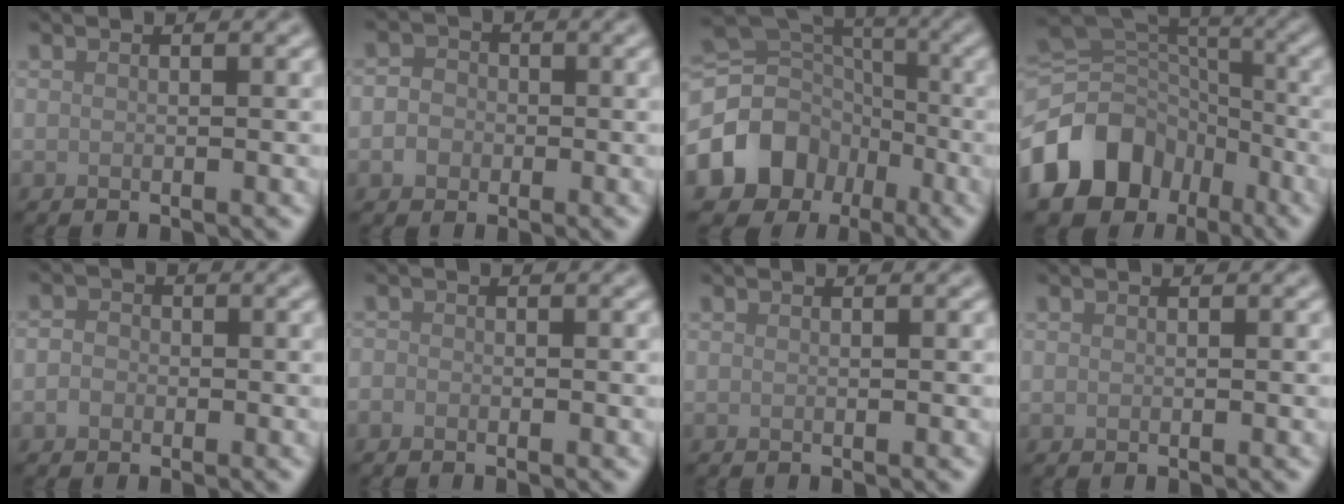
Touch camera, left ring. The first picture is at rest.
{"total": 2.2, "force": [-0.6, 2.0, 0.8], "torque": [0.001, 0.001, -0.018]}
{"total": 10.5, "force": [-4.5, 8.5, 4.1], "torque": [-0.091, 0.000, -0.086]}
{"total": 12.4, "force": [-5.7, 9.5, 5.5], "torque": [-0.126, 0.004, -0.108]}
{"total": 1.5, "force": [-0.6, 1.3, 0.5], "torque": [-0.008, 0.002, -0.016]}
{"total": 0.7, "force": [-0.5, 0.4, 0.1], "torque": [0.000, -0.002, -0.011]}
{"total": 0.0}
{"total": 0.0}